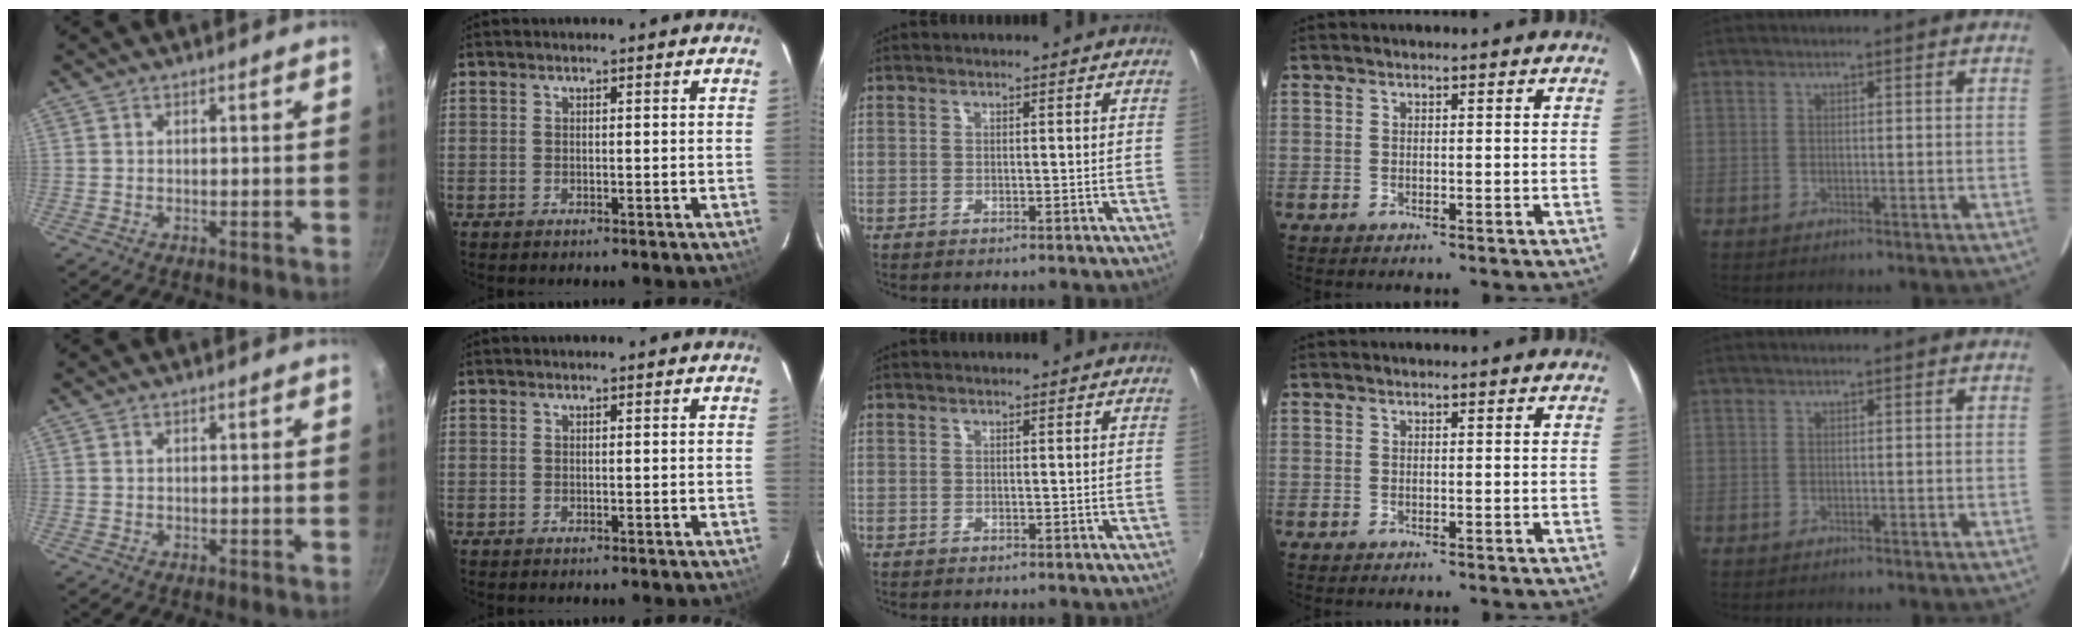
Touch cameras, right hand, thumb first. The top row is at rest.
{}